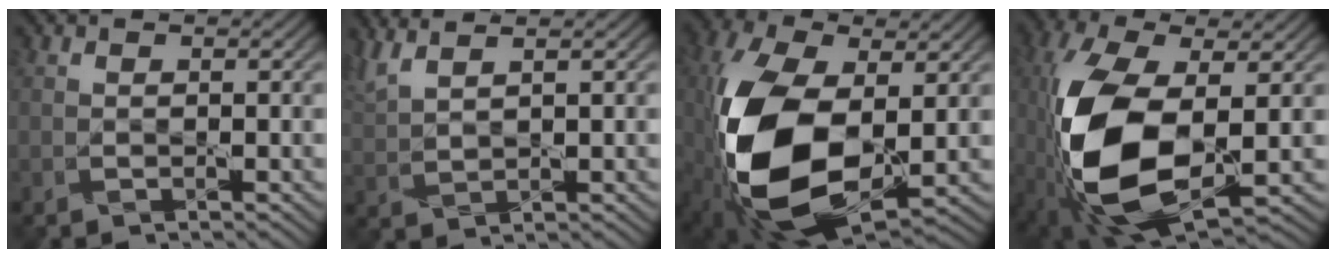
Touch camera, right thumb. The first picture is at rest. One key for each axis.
{"total": 4.7, "fx": 3.5, "fy": 1.0, "fz": 2.9, "tx": -0.078, "ty": 0.015, "tz": 0.074}
{"total": 16.7, "fx": -1.6, "fy": 9.3, "fz": 13.8, "tx": -0.322, "ty": -0.018, "tz": -0.029}
{"total": 15.0, "fx": -1.9, "fy": 7.4, "fz": 12.9, "tx": -0.296, "ty": -0.014, "tz": -0.039}